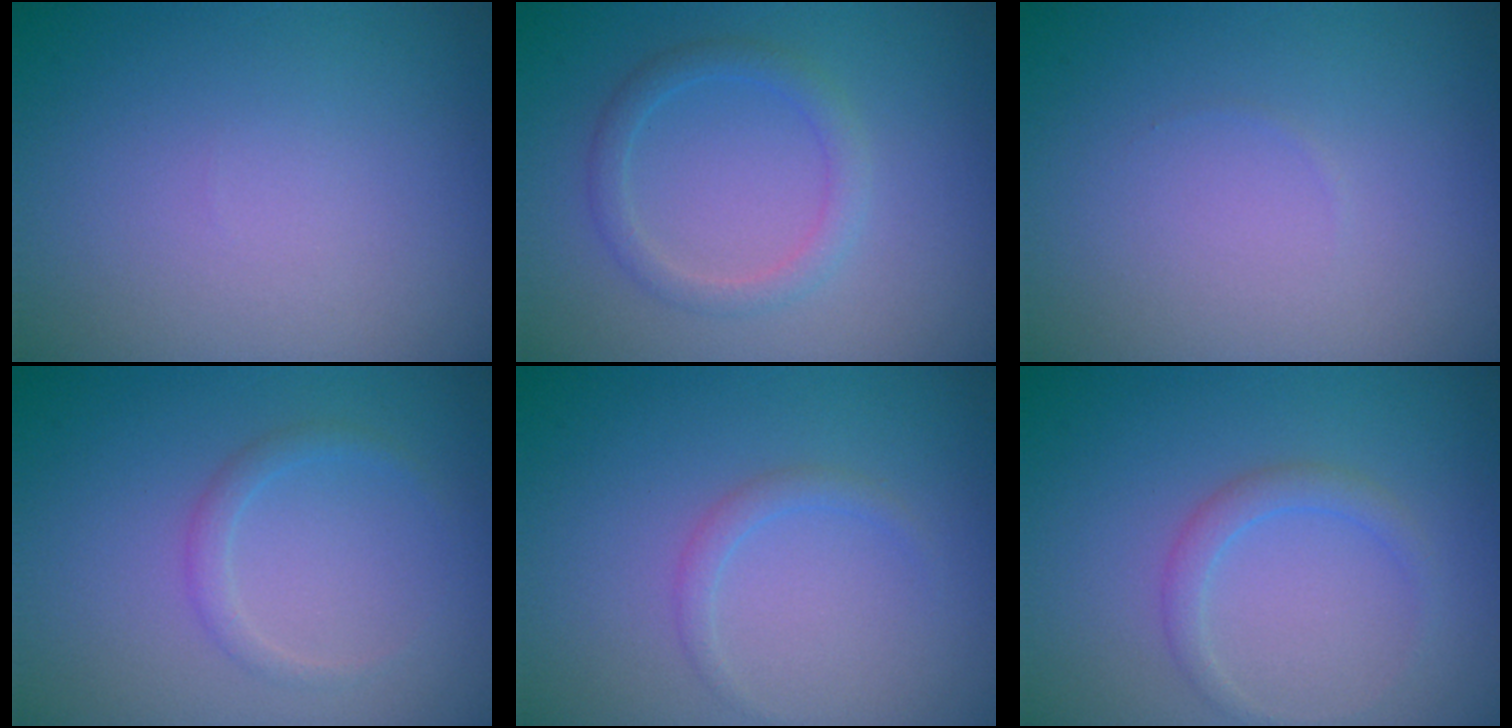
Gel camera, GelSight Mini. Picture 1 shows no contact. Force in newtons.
{"total": 2.0, "press": 2.0, "slide": 0.1}
{"total": 0.0}
{"total": 1.3, "press": 1.3, "slide": 0.1}
{"total": 1.1, "press": 1.1, "slide": 0.1}
{"total": 1.6, "press": 1.6, "slide": 0.0}